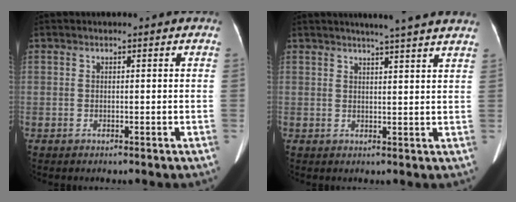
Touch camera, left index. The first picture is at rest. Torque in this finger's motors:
{"motor_torque": [-0.49, -0.62, -0.12, -0.05]}